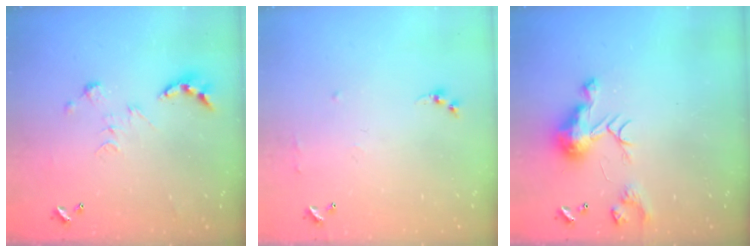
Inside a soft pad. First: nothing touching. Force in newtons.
{"total": 6.4, "press": 6.4, "slide": 0.8}
{"total": 9.2, "press": 9.2, "slide": 0.5}